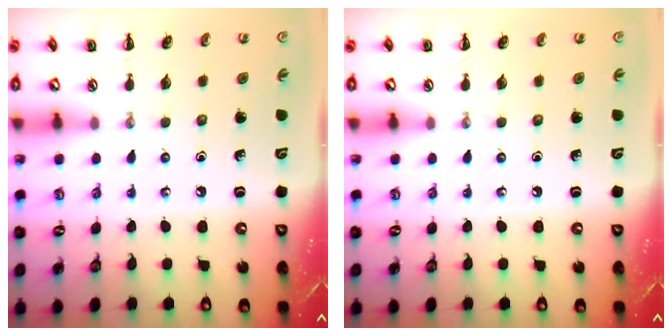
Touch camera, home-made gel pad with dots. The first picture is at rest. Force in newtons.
{"total": 0.0}